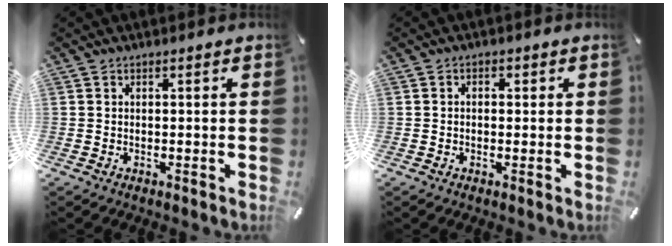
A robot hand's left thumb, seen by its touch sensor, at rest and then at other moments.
{"total": 1.7, "force": [-0.2, 1.4, 0.9], "torque": [-0.010, 0.004, -0.007]}